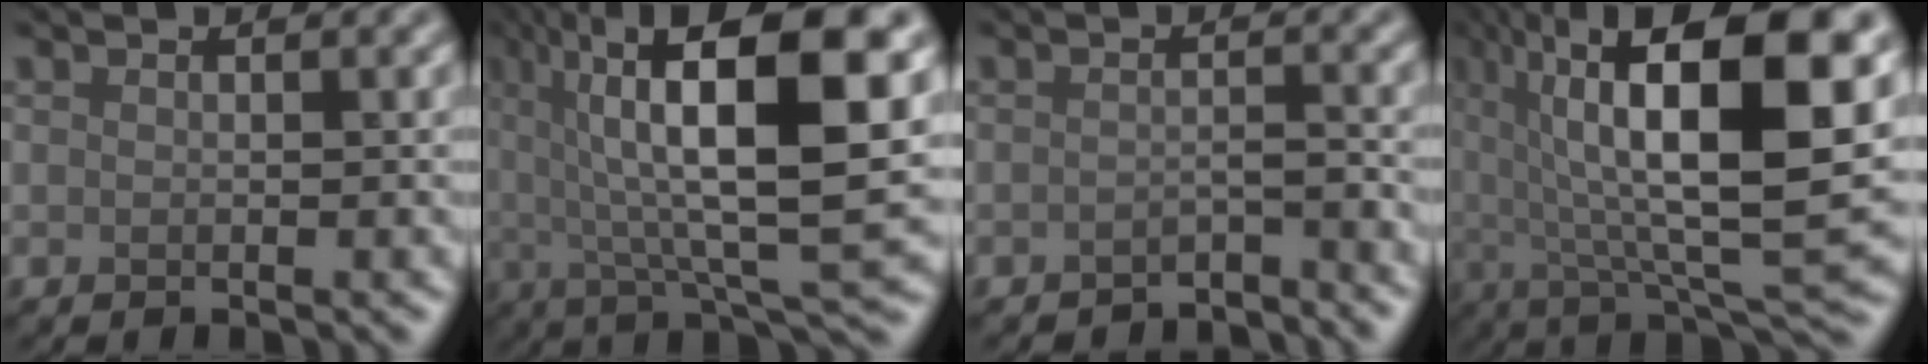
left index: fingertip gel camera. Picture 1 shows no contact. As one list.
[{"total": 14.4, "force": [4.7, 3.7, 13.1], "torque": [-0.195, 0.012, 0.076]}, {"total": 2.7, "force": [-2.6, 0.2, 0.6], "torque": [-0.007, 0.004, -0.042]}, {"total": 16.4, "force": [4.8, 4.7, 14.9], "torque": [-0.229, 0.009, 0.085]}]